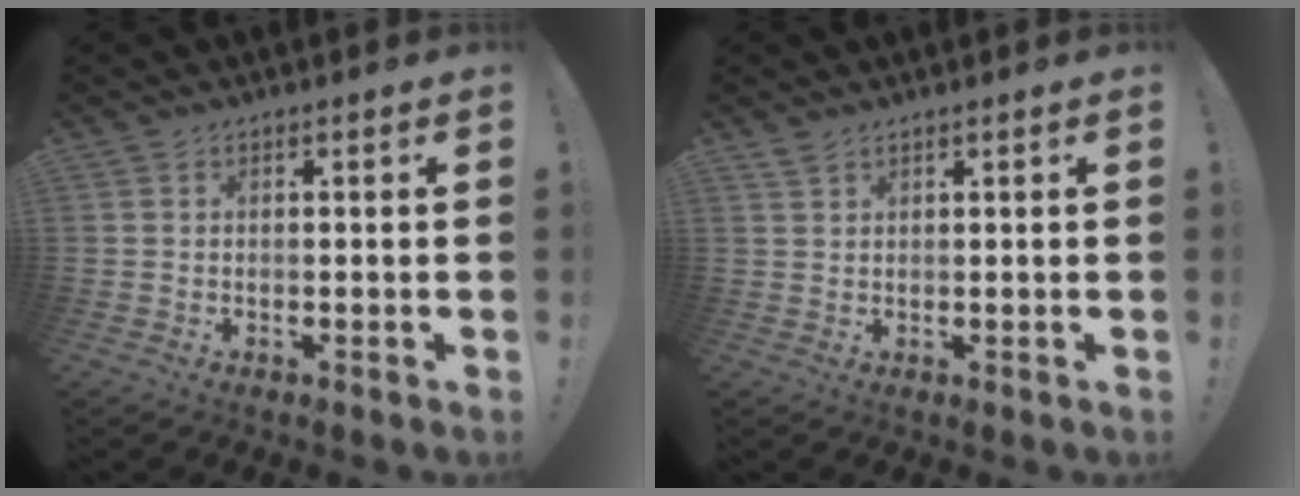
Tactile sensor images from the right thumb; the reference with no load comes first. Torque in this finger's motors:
{"motor_torque": [-0.46, 0.00, -0.02, 0.18, -0.04]}